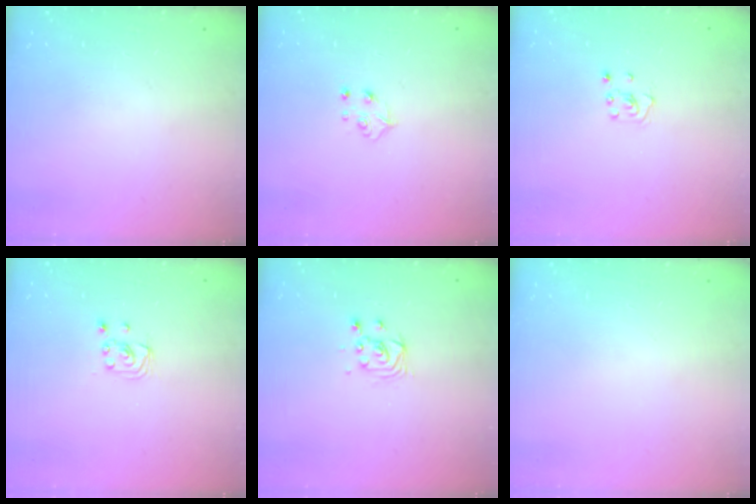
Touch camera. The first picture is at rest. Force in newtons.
{"total": 5.2, "press": 5.1, "slide": 0.7}
{"total": 2.8, "press": 2.8, "slide": 0.3}
{"total": 1.9, "press": 1.9, "slide": 0.1}
{"total": 3.3, "press": 3.3, "slide": 0.3}
{"total": 0.0}